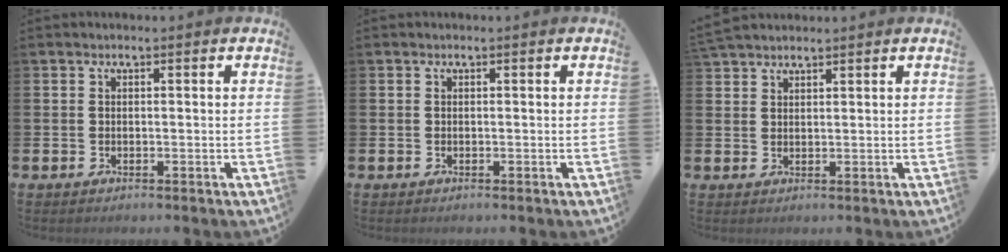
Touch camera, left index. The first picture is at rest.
{"total": 0.0}
{"total": 2.9, "force": [2.8, 0.7, 0.4], "torque": [-0.010, -0.007, 0.053]}